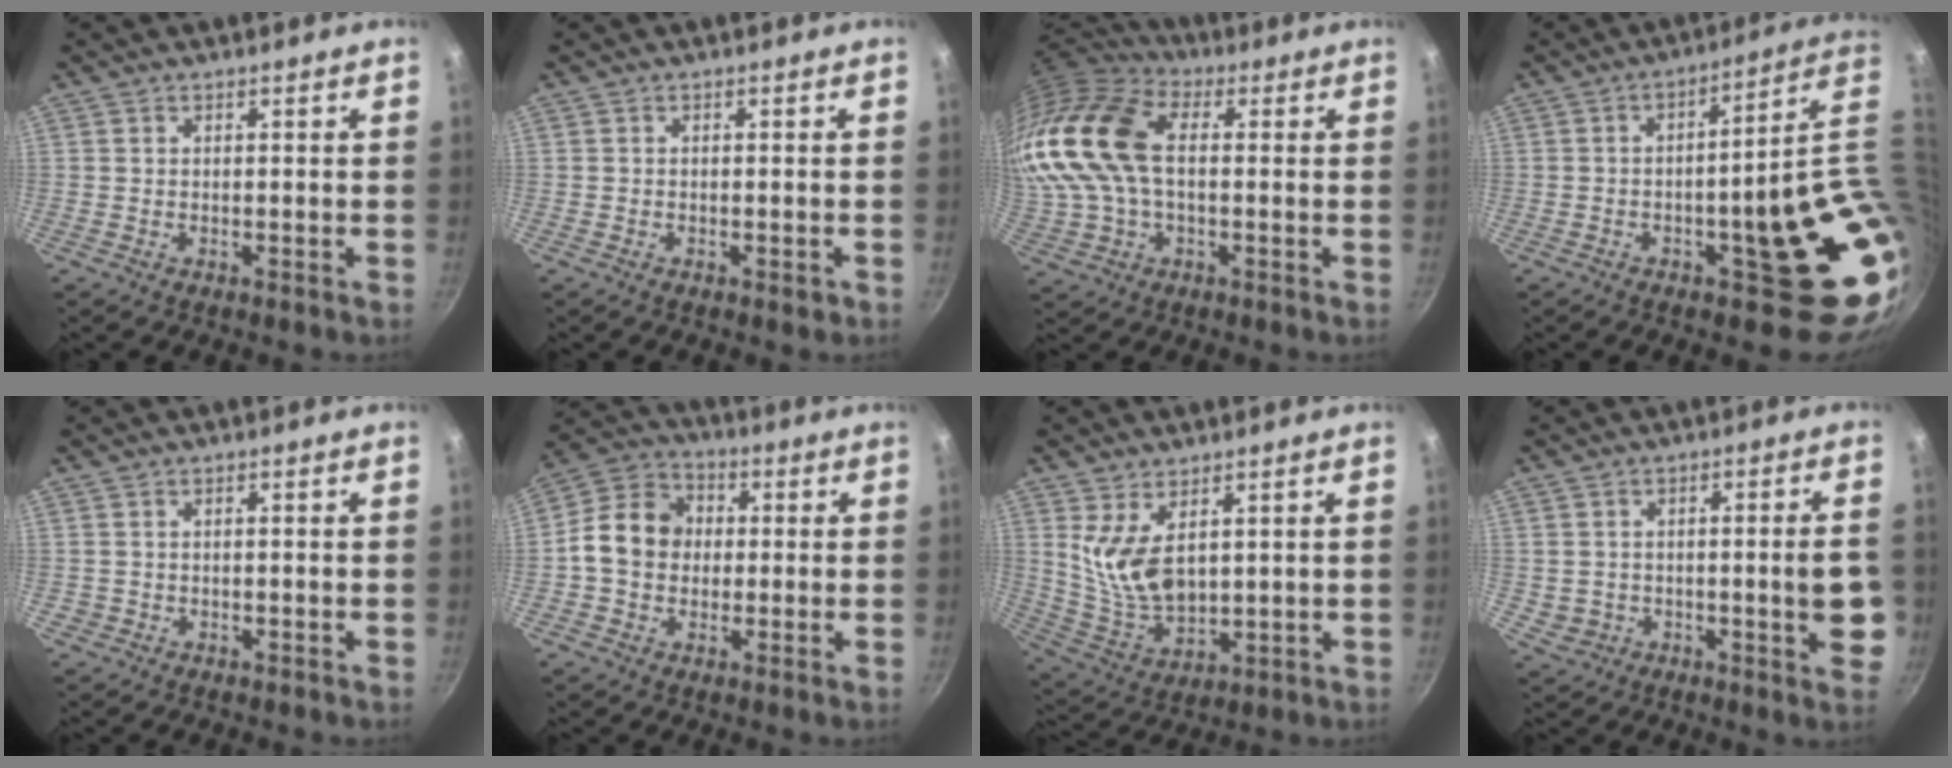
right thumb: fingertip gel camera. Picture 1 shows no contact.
{"total": 1.1, "force": [-0.6, 0.5, 0.8], "torque": [-0.014, 0.003, -0.009]}
{"total": 22.0, "force": [2.4, 13.8, 17.0], "torque": [-0.374, 0.029, 0.036]}
{"total": 20.6, "force": [-1.1, 5.7, 19.8], "torque": [-0.205, 0.003, -0.001]}
{"total": 0.9, "force": [-0.3, 0.8, 0.2], "torque": [-0.006, 0.004, 0.000]}
{"total": 11.7, "force": [-0.1, 9.7, 6.5], "torque": [-0.081, 0.024, -0.023]}
{"total": 10.3, "force": [3.4, 5.8, 7.8], "torque": [-0.142, -0.042, 0.081]}
{"total": 9.0, "force": [-0.9, 4.0, 8.0], "torque": [-0.104, 0.011, -0.003]}